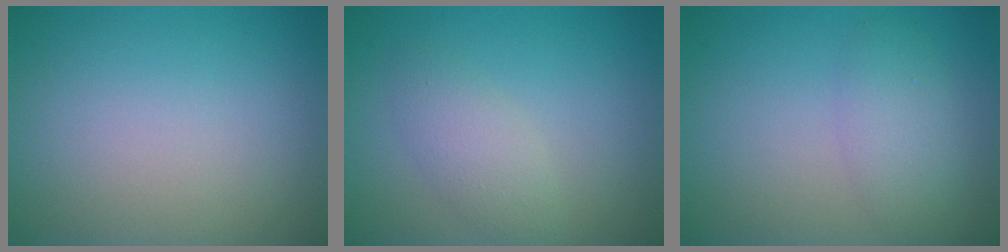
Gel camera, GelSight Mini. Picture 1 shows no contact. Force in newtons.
{"total": 2.4, "press": 2.4, "slide": 0.2}
{"total": 2.8, "press": 2.8, "slide": 0.0}